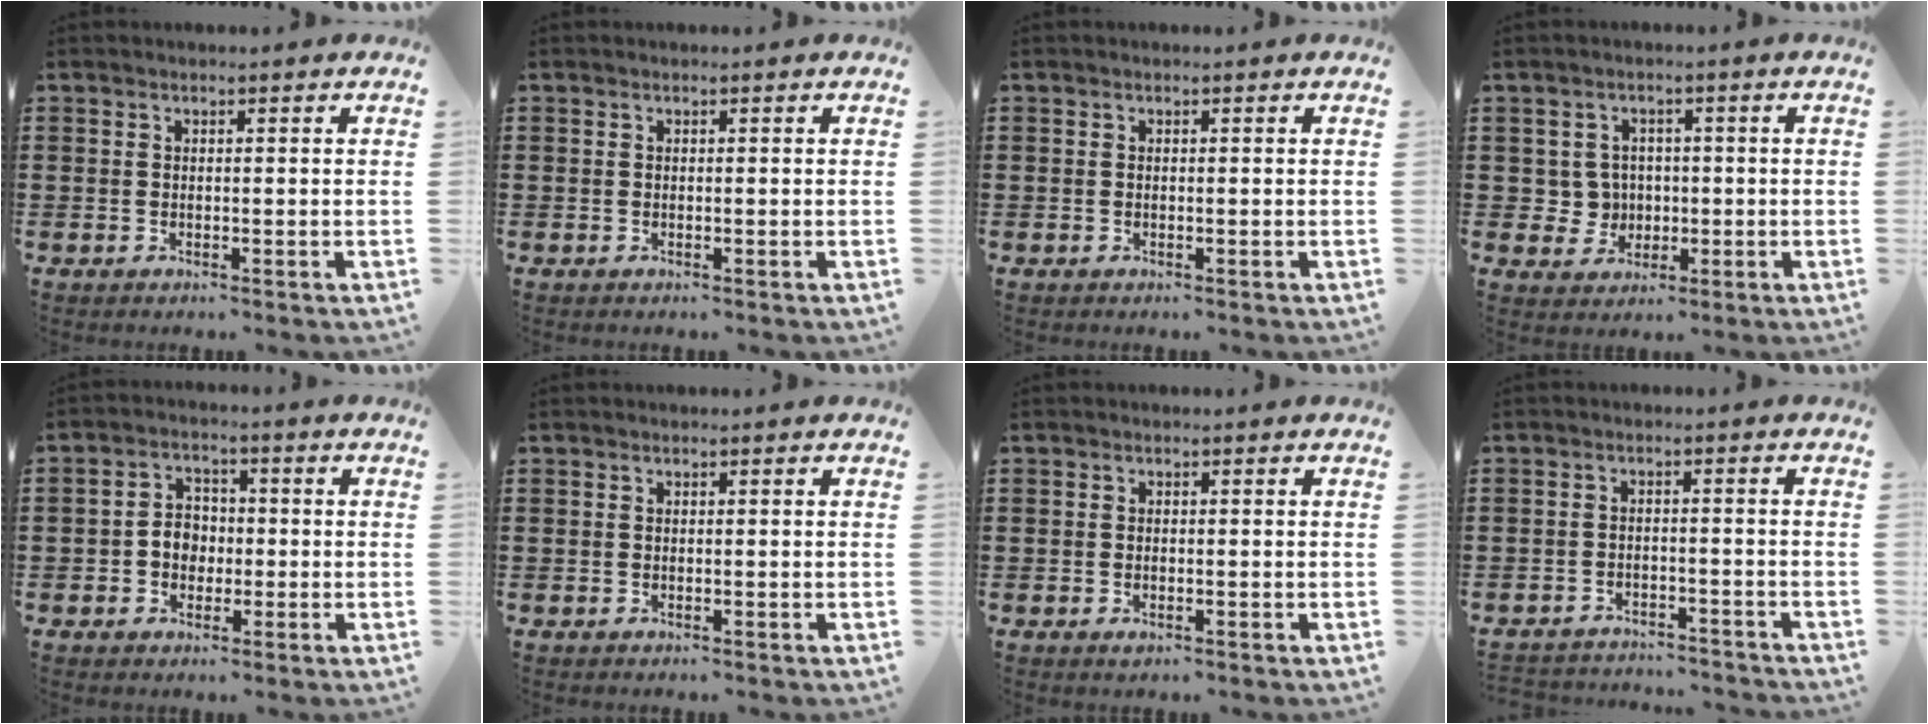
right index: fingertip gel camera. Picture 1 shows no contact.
{"total": 0.0}
{"total": 0.0}
{"total": 3.9, "force": [-0.1, 3.8, 1.0], "torque": [-0.038, 0.010, -0.005]}
{"total": 3.9, "force": [-0.9, 3.3, 1.8], "torque": [-0.043, 0.009, -0.021]}
{"total": 0.0}
{"total": 0.7, "force": [-0.2, 0.3, 0.5], "torque": [-0.012, -0.004, -0.003]}
{"total": 2.9, "force": [-2.9, 0.3, 0.0], "torque": [-0.007, -0.001, -0.061]}